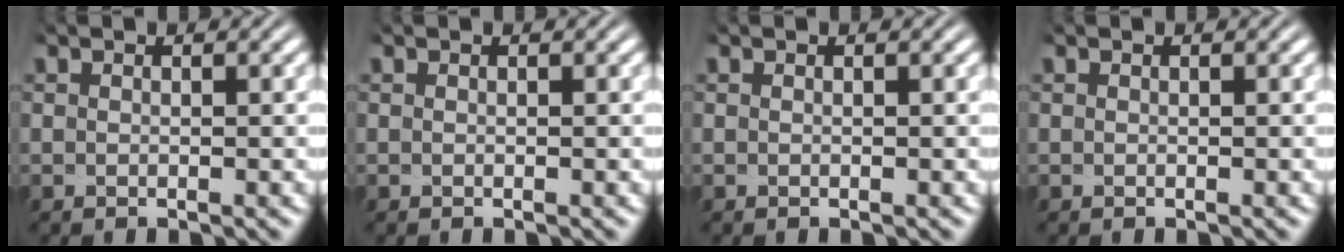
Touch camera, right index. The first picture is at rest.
{"total": 0.0}
{"total": 0.0}
{"total": 0.0}